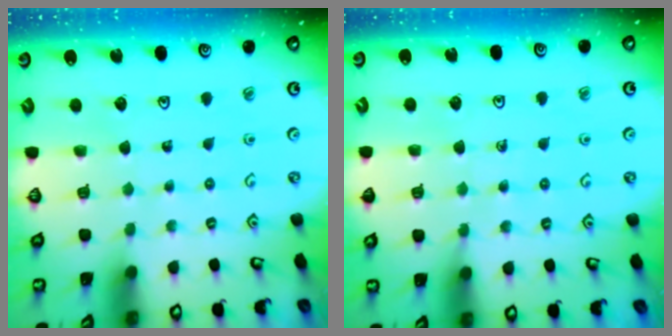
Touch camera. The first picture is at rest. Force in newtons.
{"total": 5.5, "press": 5.5, "slide": 0.8}